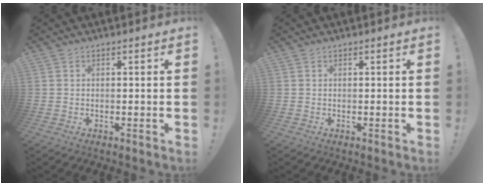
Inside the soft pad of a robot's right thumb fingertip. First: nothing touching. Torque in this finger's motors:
{"motor_torque": [0.00, 0.00, -0.05, 0.05, 0.03]}